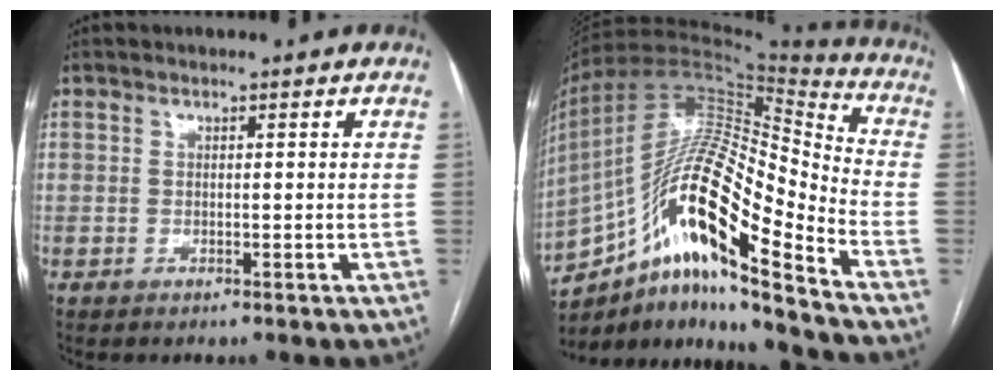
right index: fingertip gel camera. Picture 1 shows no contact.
{"total": 21.7, "force": [-12.3, 3.0, 17.6], "torque": [-0.331, 0.015, -0.216]}